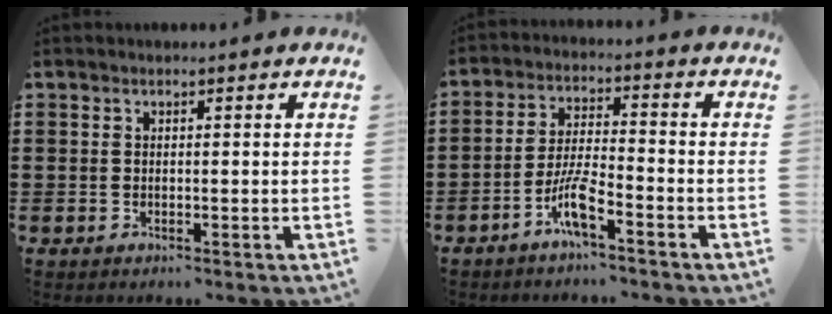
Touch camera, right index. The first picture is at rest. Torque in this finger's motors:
{"motor_torque": [1.50, 0.64, 0.26, 0.13]}